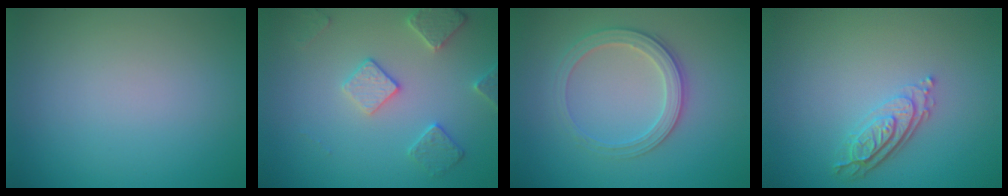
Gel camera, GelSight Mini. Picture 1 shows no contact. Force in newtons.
{"total": 3.1, "press": 3.1, "slide": 0.4}
{"total": 2.9, "press": 2.8, "slide": 0.7}
{"total": 3.4, "press": 2.6, "slide": 2.2}